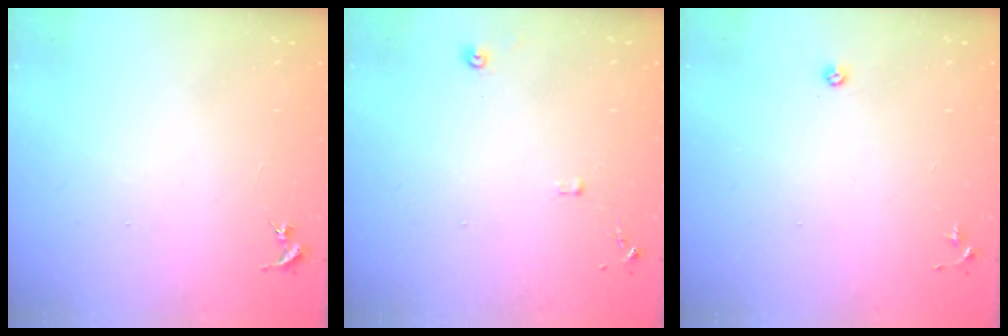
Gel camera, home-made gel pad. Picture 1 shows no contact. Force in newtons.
{"total": 6.4, "press": 6.4, "slide": 0.6}
{"total": 3.2, "press": 3.1, "slide": 0.8}